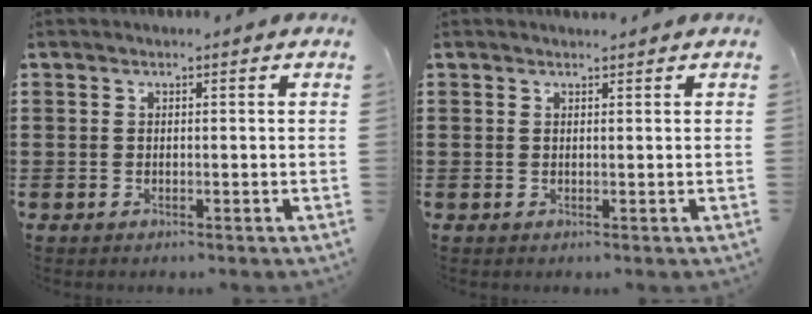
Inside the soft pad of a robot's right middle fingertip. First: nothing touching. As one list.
[{"total": 0.6, "force": [0.6, 0.3, 0.0], "torque": [-0.002, 0.001, 0.012]}]